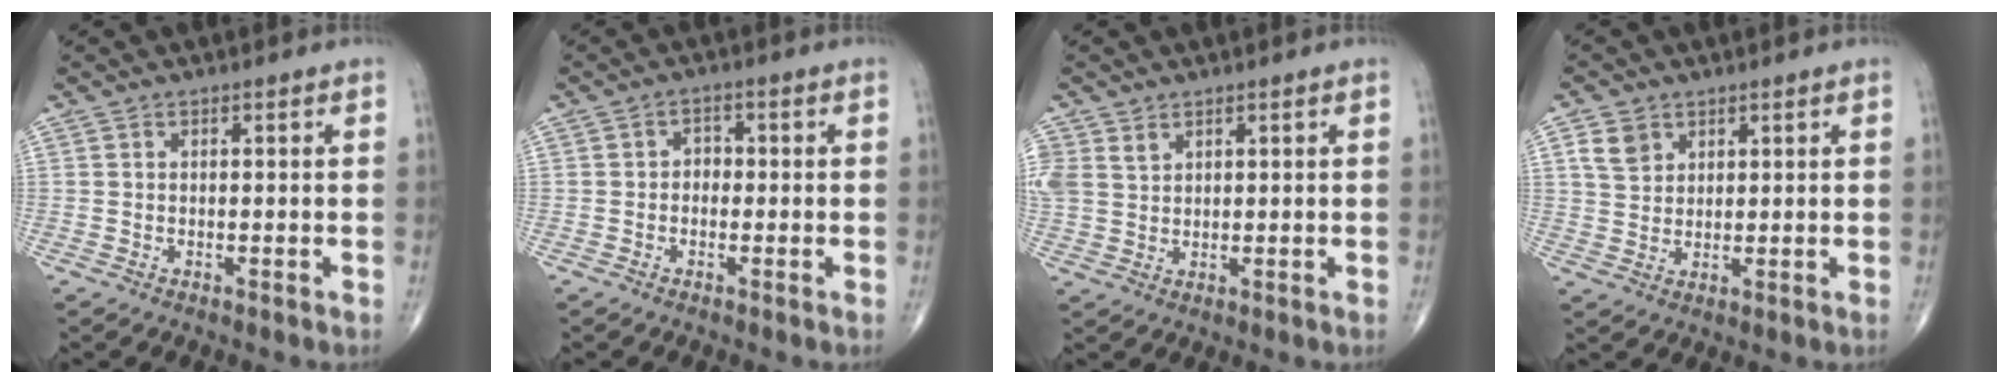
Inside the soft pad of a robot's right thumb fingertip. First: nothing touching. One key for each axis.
{"total": 2.1, "fx": -0.4, "fy": 1.7, "fz": 1.1, "tx": 0.000, "ty": 0.011, "tz": -0.015}
{"total": 4.9, "fx": 2.8, "fy": 3.6, "fz": 1.9, "tx": -0.036, "ty": -0.002, "tz": 0.066}
{"total": 4.7, "fx": 2.3, "fy": 3.5, "fz": 2.1, "tx": -0.028, "ty": -0.009, "tz": 0.049}